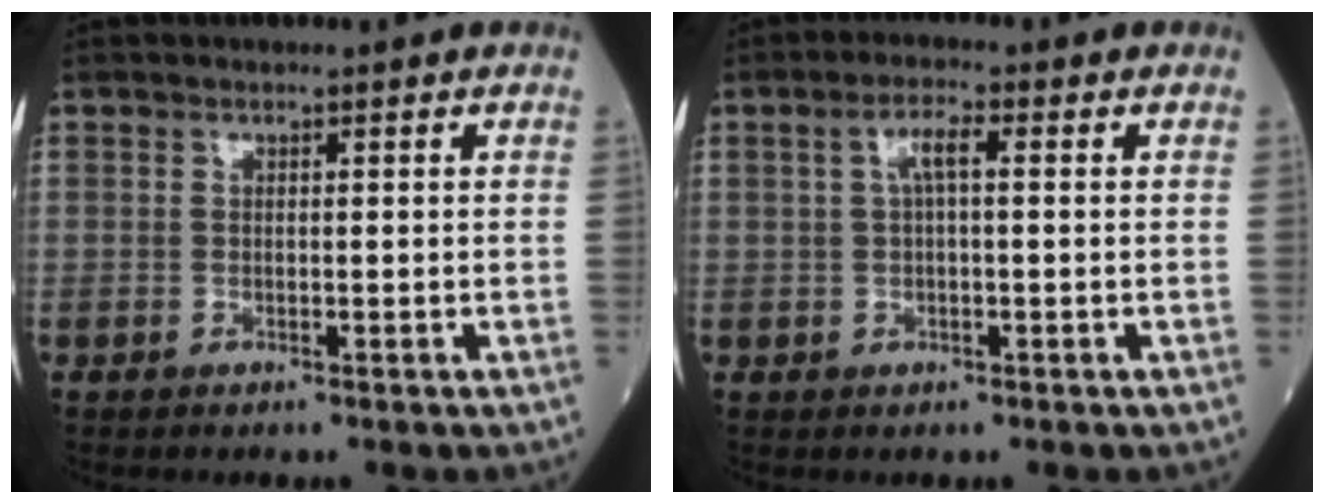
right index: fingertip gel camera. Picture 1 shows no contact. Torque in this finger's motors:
{"motor_torque": [0.19, 0.23, 0.07, 0.03]}